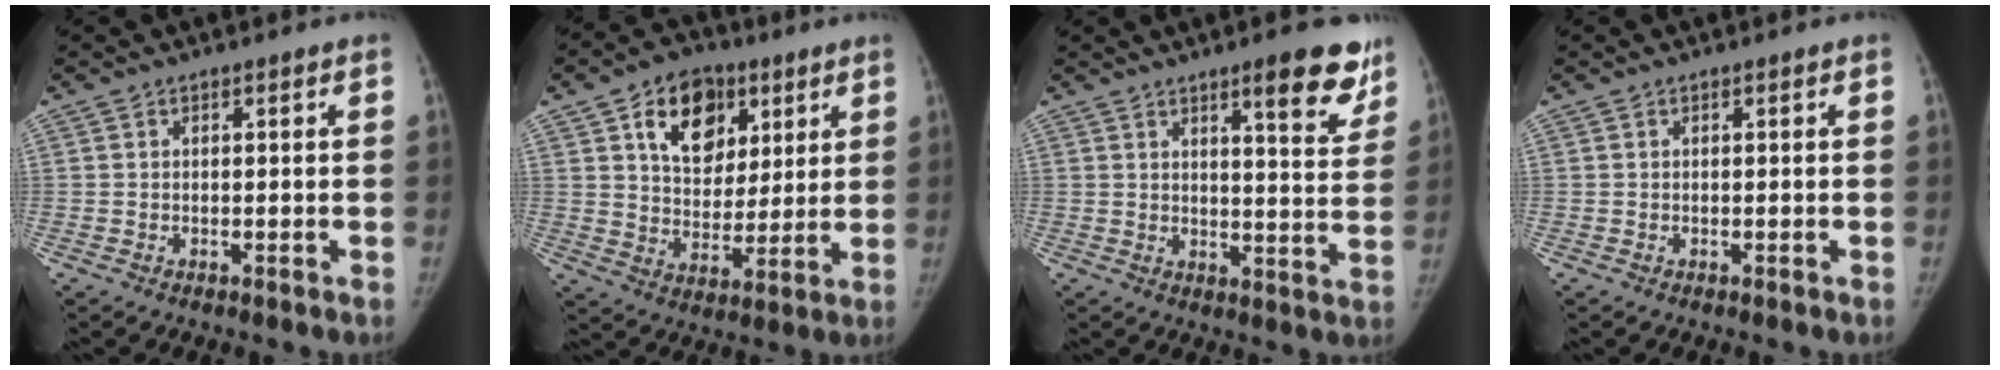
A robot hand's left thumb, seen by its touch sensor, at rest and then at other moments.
{"total": 14.7, "force": [6.5, 10.3, 8.3], "torque": [-0.085, -0.020, 0.111]}
{"total": 11.2, "force": [7.3, 2.7, 8.1], "torque": [-0.069, -0.041, 0.094]}
{"total": 0.0}